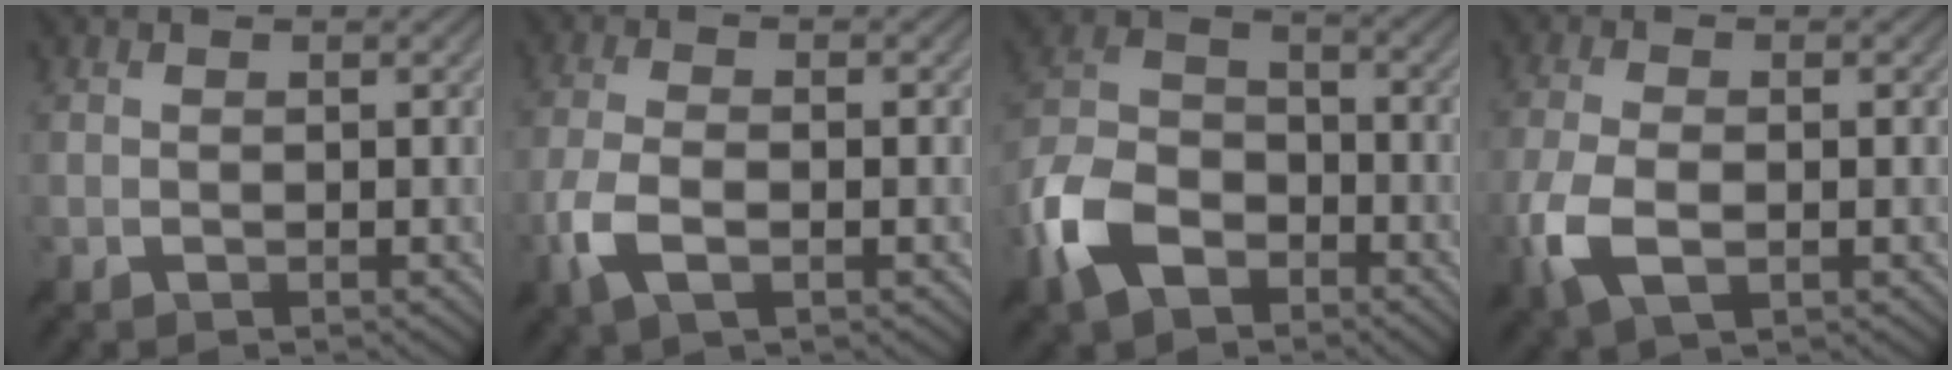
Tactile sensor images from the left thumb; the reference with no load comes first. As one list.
[{"total": 5.7, "force": [-2.2, 2.1, 4.8], "torque": [-0.119, -0.005, -0.047]}, {"total": 10.6, "force": [-5.8, 6.2, 6.3], "torque": [-0.157, -0.007, -0.132]}, {"total": 6.8, "force": [-2.2, 3.0, 5.6], "torque": [-0.140, -0.008, -0.046]}]